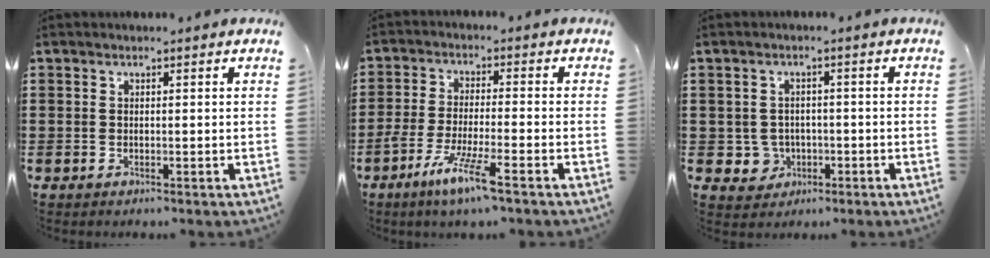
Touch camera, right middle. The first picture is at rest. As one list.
[{"total": 7.3, "force": [-4.9, 0.2, 5.4], "torque": [-0.111, -0.014, -0.094]}, {"total": 2.8, "force": [-0.8, 2.5, 0.9], "torque": [-0.026, 0.001, -0.017]}]